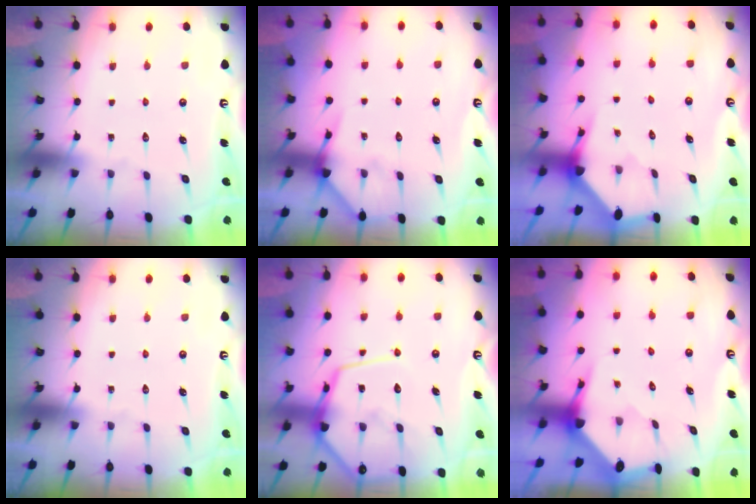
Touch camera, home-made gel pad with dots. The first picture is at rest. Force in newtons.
{"total": 7.0, "press": 6.9, "slide": 0.8}
{"total": 2.8, "press": 2.8, "slide": 0.3}
{"total": 0.0}
{"total": 14.1, "press": 14.1, "slide": 1.2}
{"total": 3.6, "press": 3.6, "slide": 0.5}